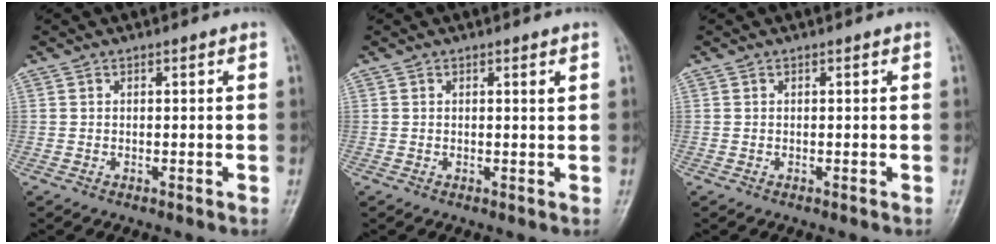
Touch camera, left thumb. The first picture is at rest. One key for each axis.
{"total": 0.8, "fx": 0.4, "fy": 0.0, "fz": 0.7, "tx": -0.012, "ty": -0.002, "tz": 0.005}
{"total": 0.0}